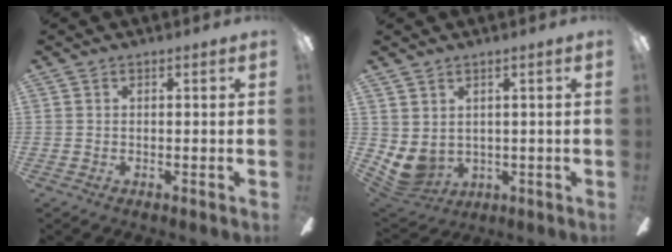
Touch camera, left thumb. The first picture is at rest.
{"total": 4.8, "force": [1.0, 4.0, 2.3], "torque": [-0.078, -0.014, 0.018]}